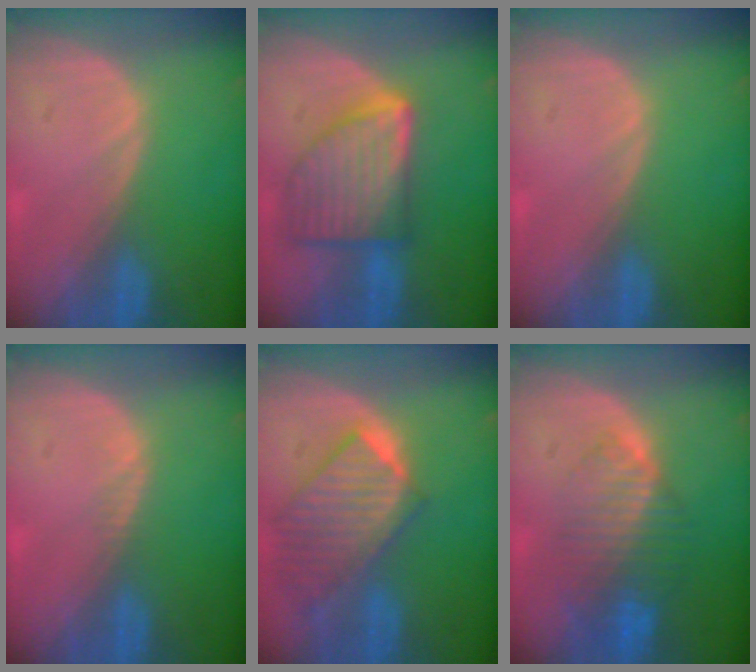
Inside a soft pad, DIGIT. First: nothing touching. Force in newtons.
{"total": 9.4, "press": 9.3, "slide": 0.6}
{"total": 0.0}
{"total": 0.7, "press": 0.6, "slide": 0.4}
{"total": 10.0, "press": 8.8, "slide": 4.7}
{"total": 8.4, "press": 7.1, "slide": 4.4}